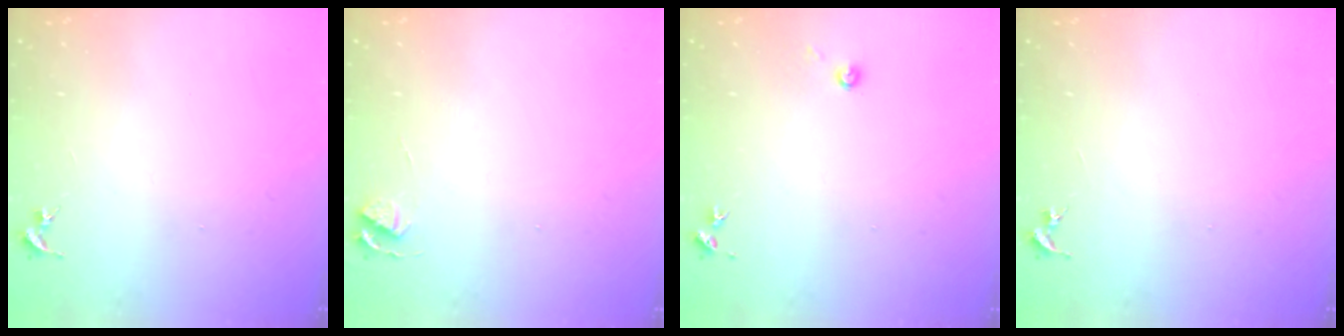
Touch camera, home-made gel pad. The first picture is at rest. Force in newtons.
{"total": 3.9, "press": 3.8, "slide": 0.5}
{"total": 3.5, "press": 3.5, "slide": 0.2}
{"total": 0.0}